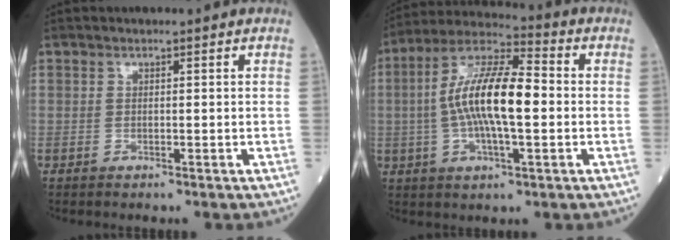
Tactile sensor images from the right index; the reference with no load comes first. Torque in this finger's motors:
{"motor_torque": [2.14, 0.00, 1.06, 0.21]}